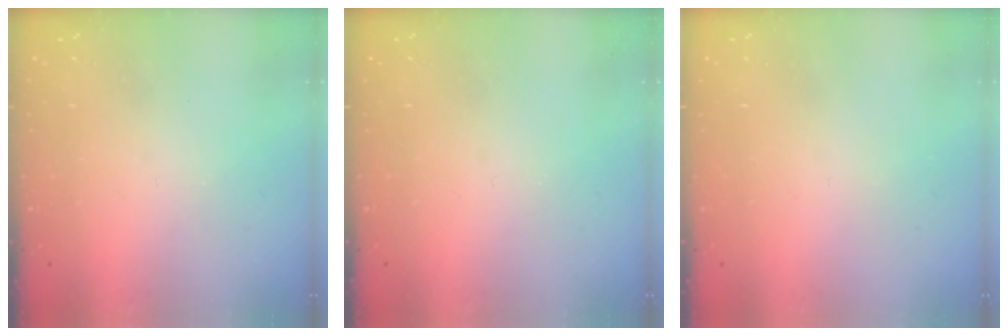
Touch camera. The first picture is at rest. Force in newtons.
{"total": 0.0}
{"total": 1.7, "press": 1.6, "slide": 0.1}